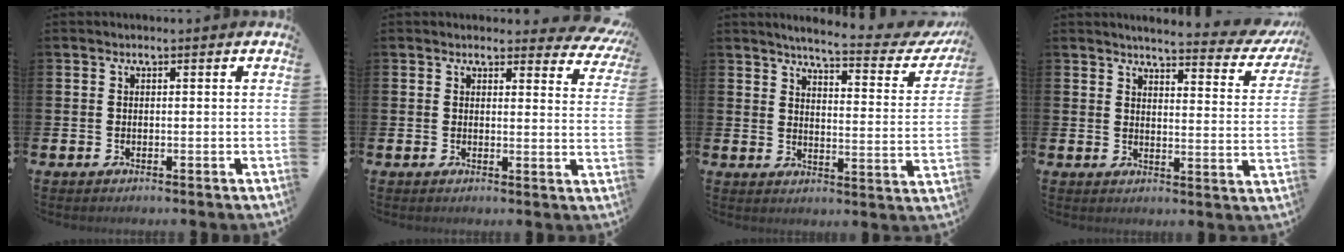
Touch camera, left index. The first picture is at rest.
{"total": 2.7, "force": [2.4, 1.1, 0.3], "torque": [0.003, -0.015, 0.038]}
{"total": 5.1, "force": [4.7, 0.3, 2.1], "torque": [-0.051, -0.042, 0.071]}
{"total": 4.2, "force": [4.0, 0.4, 1.2], "torque": [-0.031, -0.034, 0.062]}